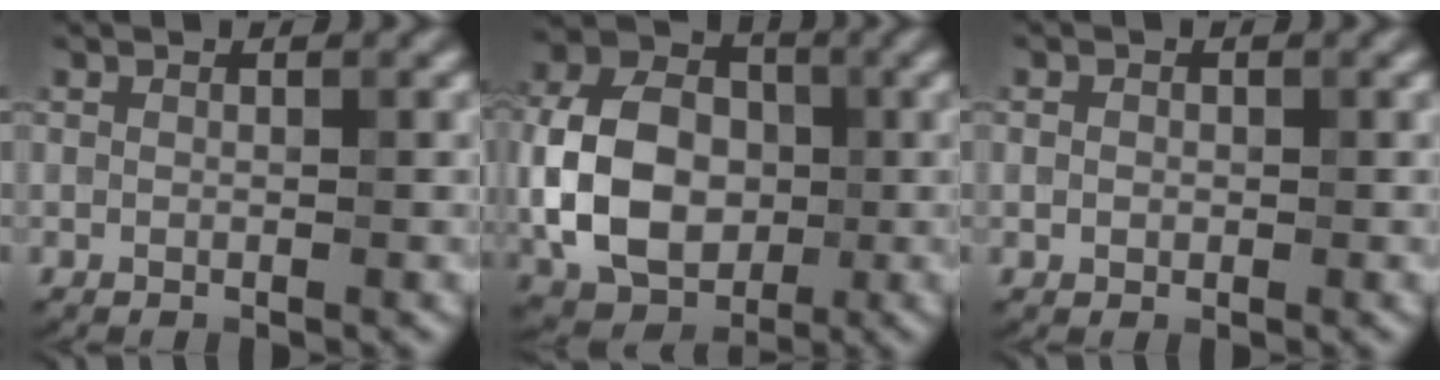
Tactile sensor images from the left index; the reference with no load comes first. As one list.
[{"total": 9.6, "force": [-1.1, 7.2, 6.2], "torque": [-0.135, 0.006, -0.026]}, {"total": 0.8, "force": [0.0, 0.8, 0.3], "torque": [-0.005, -0.001, -0.002]}]